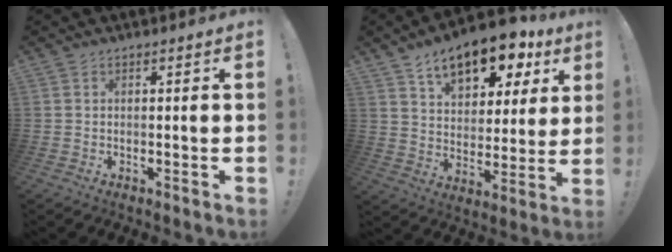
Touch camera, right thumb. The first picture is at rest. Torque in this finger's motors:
{"motor_torque": [1.51, 1.86, 0.72, 0.13, 0.09]}